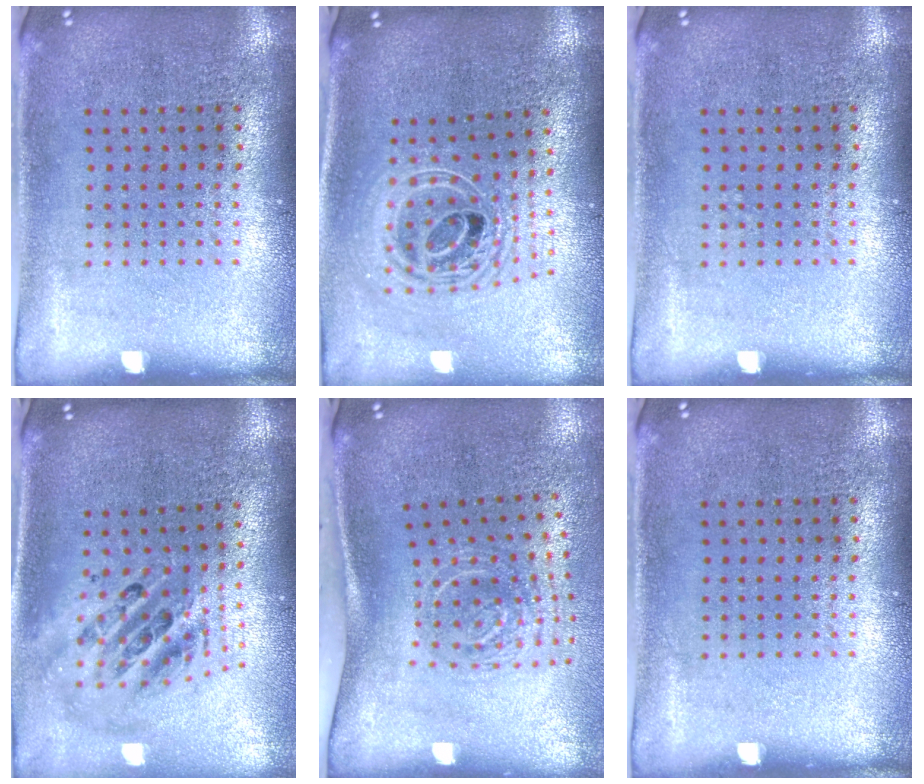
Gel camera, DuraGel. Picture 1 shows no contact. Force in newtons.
{"total": 2.3, "press": 1.8, "slide": 1.5}
{"total": 0.0}
{"total": 2.4, "press": 1.7, "slide": 1.6}
{"total": 2.0, "press": 1.2, "slide": 1.6}
{"total": 0.0}